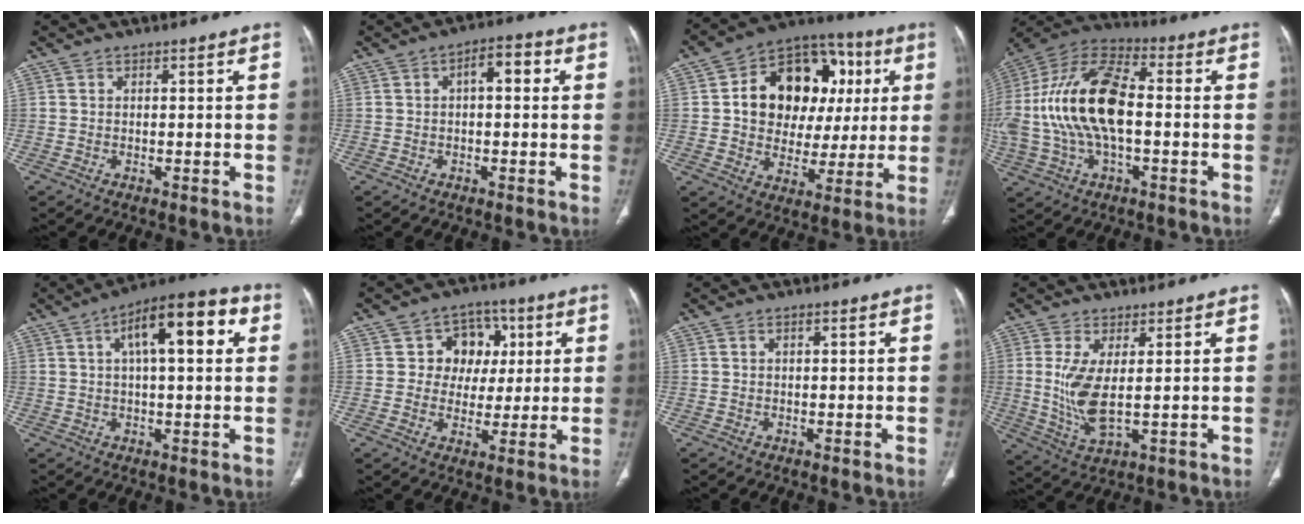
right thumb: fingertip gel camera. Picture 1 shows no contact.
{"total": 5.1, "force": [1.0, 2.4, 4.4], "torque": [-0.053, 0.018, 0.007]}
{"total": 20.7, "force": [4.2, 15.2, 13.4], "torque": [-0.149, 0.026, 0.069]}
{"total": 23.0, "force": [-0.8, 11.5, 19.9], "torque": [-0.438, 0.025, -0.019]}
{"total": 14.7, "force": [4.6, 5.3, 12.9], "torque": [-0.170, 0.025, 0.061]}
{"total": 8.9, "force": [2.1, 7.9, 3.5], "torque": [0.000, 0.003, 0.029]}
{"total": 0.6, "force": [0.3, 0.1, 0.5], "torque": [-0.011, 0.003, 0.004]}
{"total": 8.3, "force": [0.7, 2.8, 7.7], "torque": [-0.173, -0.021, 0.025]}